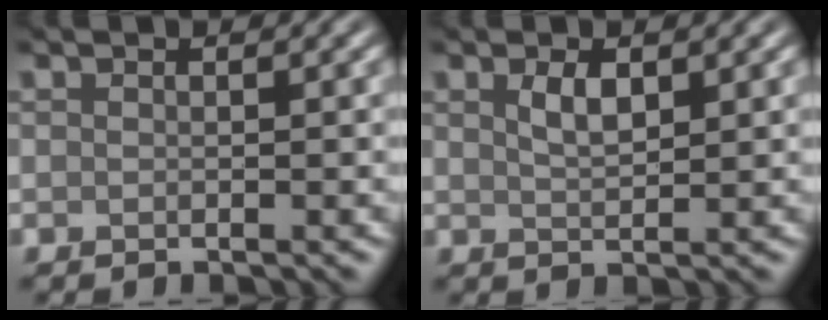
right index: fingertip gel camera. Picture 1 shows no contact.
{"total": 1.8, "force": [0.9, 0.7, 1.4], "torque": [-0.029, 0.000, 0.020]}